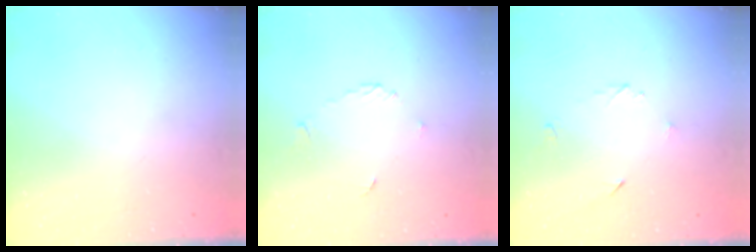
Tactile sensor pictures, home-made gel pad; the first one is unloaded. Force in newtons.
{"total": 3.6, "press": 3.6, "slide": 0.4}
{"total": 3.3, "press": 3.2, "slide": 0.4}